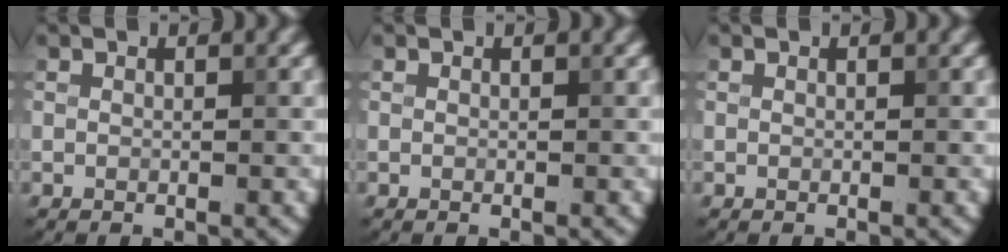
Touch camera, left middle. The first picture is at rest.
{"total": 0.0}
{"total": 0.0}